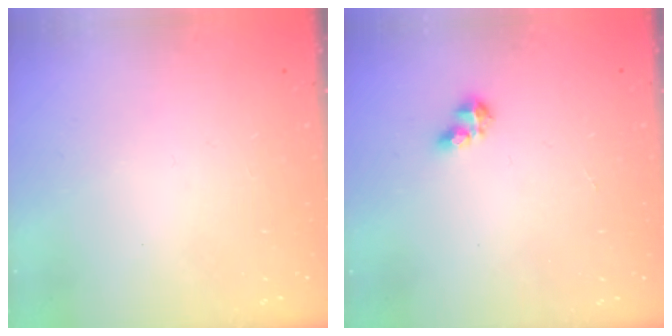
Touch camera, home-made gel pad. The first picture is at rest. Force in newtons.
{"total": 2.9, "press": 2.9, "slide": 0.3}